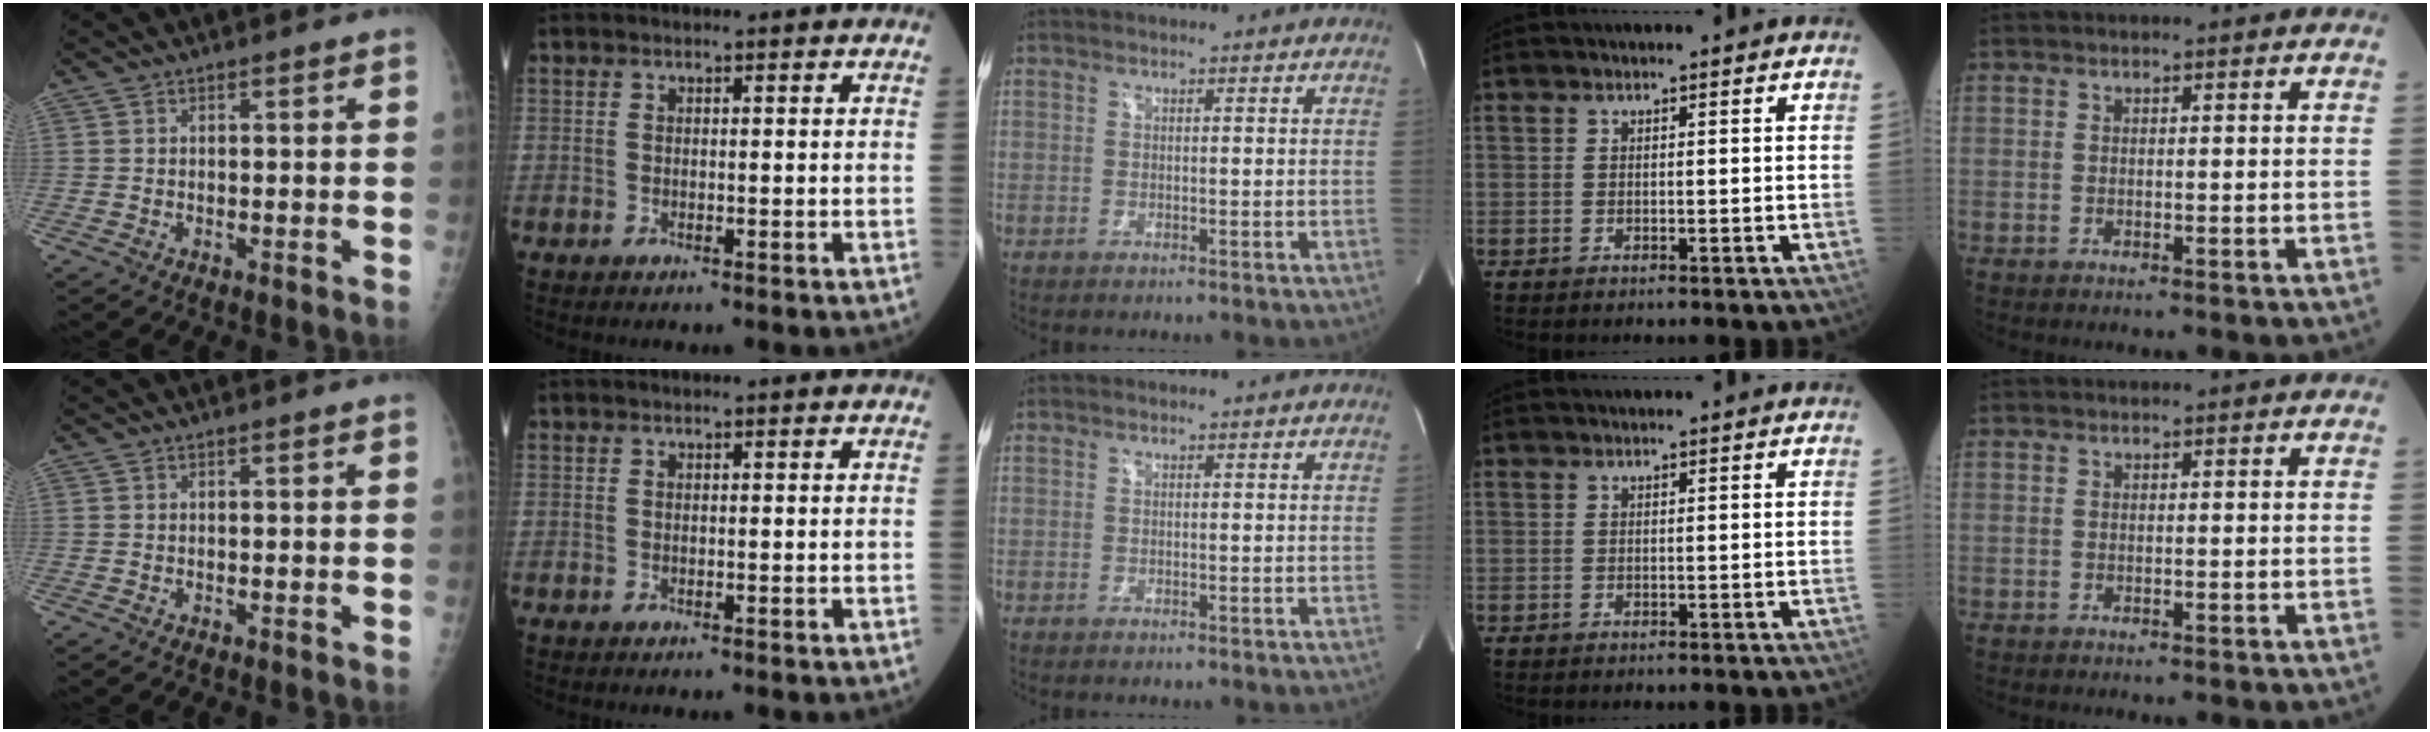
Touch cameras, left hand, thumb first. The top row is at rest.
{}